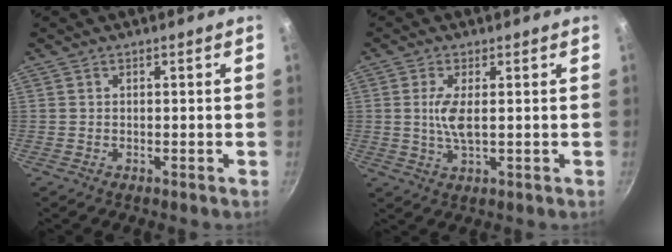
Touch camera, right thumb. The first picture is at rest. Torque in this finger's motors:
{"motor_torque": [0.11, 0.13, 0.43, 0.06, 0.03]}